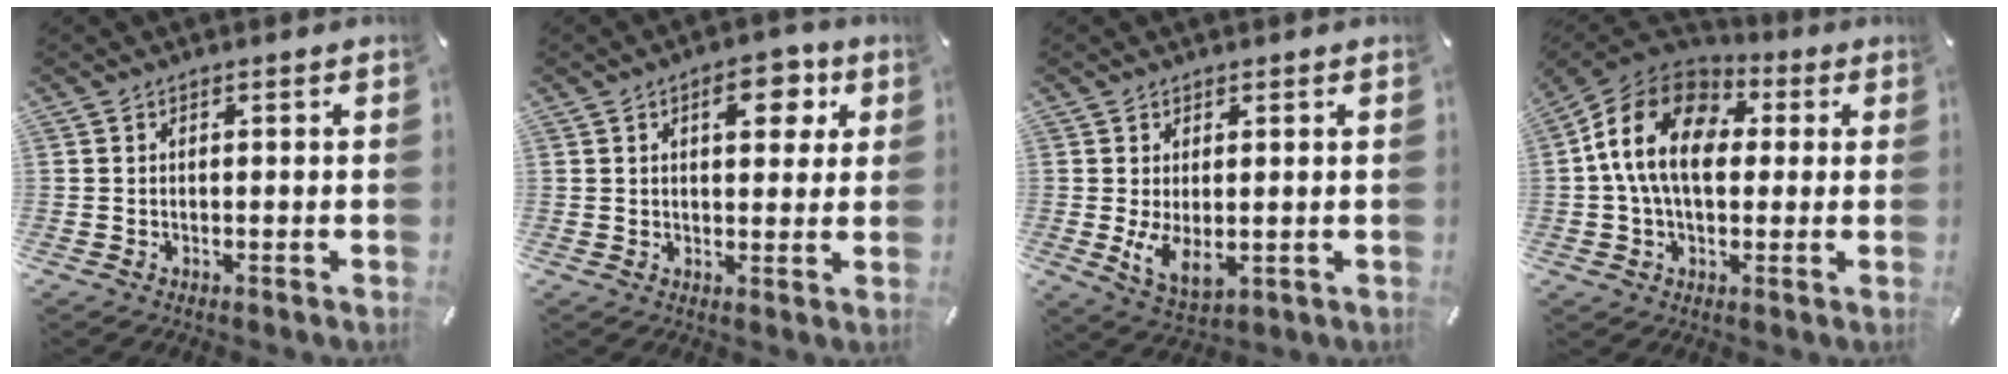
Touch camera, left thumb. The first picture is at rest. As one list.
[{"total": 8.5, "force": [3.2, 4.8, 6.2], "torque": [-0.069, -0.011, 0.043]}, {"total": 7.1, "force": [0.0, 3.8, 6.0], "torque": [-0.113, -0.021, -0.003]}, {"total": 14.9, "force": [1.4, 10.8, 10.1], "torque": [-0.213, 0.012, 0.020]}]